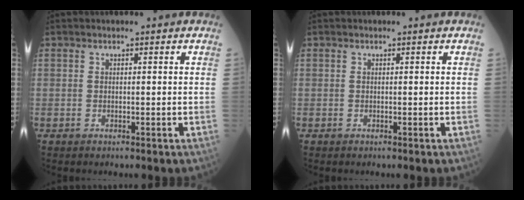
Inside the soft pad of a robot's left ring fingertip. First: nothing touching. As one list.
[{"total": 0.0}]